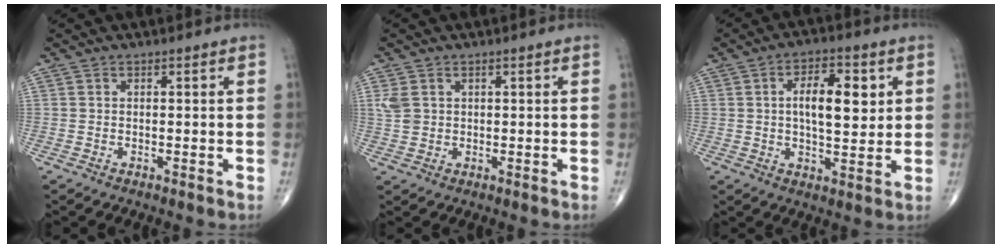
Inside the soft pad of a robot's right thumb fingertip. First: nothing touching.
{"total": 3.1, "force": [1.0, 2.3, 1.7], "torque": [-0.035, -0.001, 0.027]}
{"total": 10.1, "force": [2.2, 4.5, 8.7], "torque": [-0.116, -0.007, 0.032]}